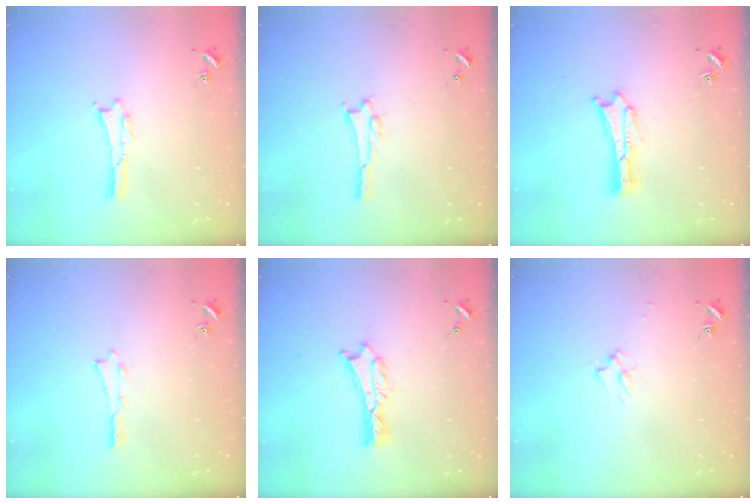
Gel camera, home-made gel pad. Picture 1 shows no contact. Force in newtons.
{"total": 0.5, "press": 0.5, "slide": 0.1}
{"total": 1.2, "press": 1.2, "slide": 0.2}
{"total": 0.0}
{"total": 1.3, "press": 1.3, "slide": 0.1}
{"total": 2.0, "press": 2.0, "slide": 0.3}